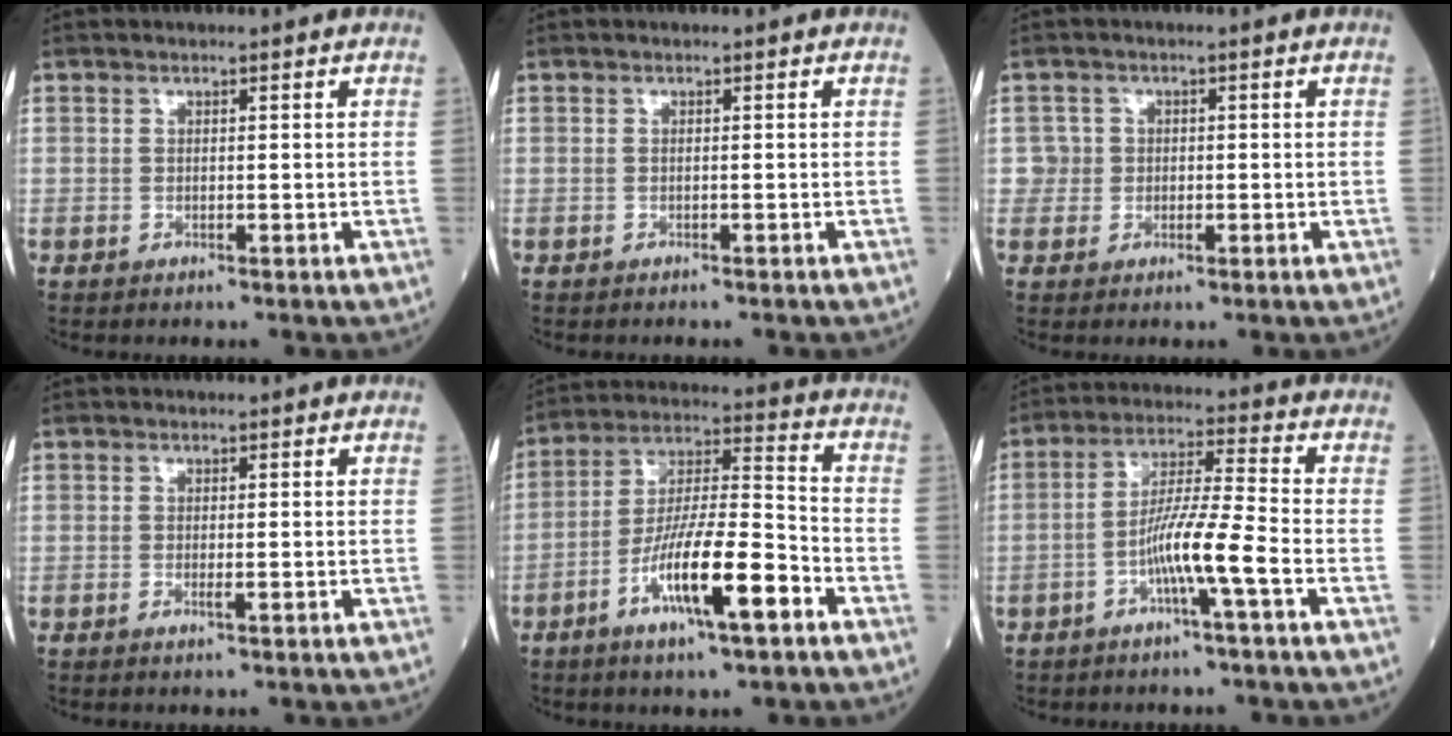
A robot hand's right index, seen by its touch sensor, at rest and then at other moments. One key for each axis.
{"total": 0.5, "fx": -0.5, "fy": 0.0, "fz": 0.2, "tx": -0.005, "ty": -0.001, "tz": -0.009}
{"total": 2.2, "fx": 0.0, "fy": 2.2, "fz": -0.3, "tx": 0.018, "ty": 0.008, "tz": -0.005}
{"total": 0.8, "fx": -0.2, "fy": 0.0, "fz": 0.8, "tx": -0.015, "ty": -0.003, "tz": -0.004}
{"total": 14.0, "fx": -6.4, "fy": 1.8, "fz": 12.2, "tx": -0.225, "ty": -0.004, "tz": -0.116}
{"total": 8.3, "fx": -3.4, "fy": -0.7, "fz": 7.5, "tx": -0.144, "ty": 0.009, "tz": -0.065}